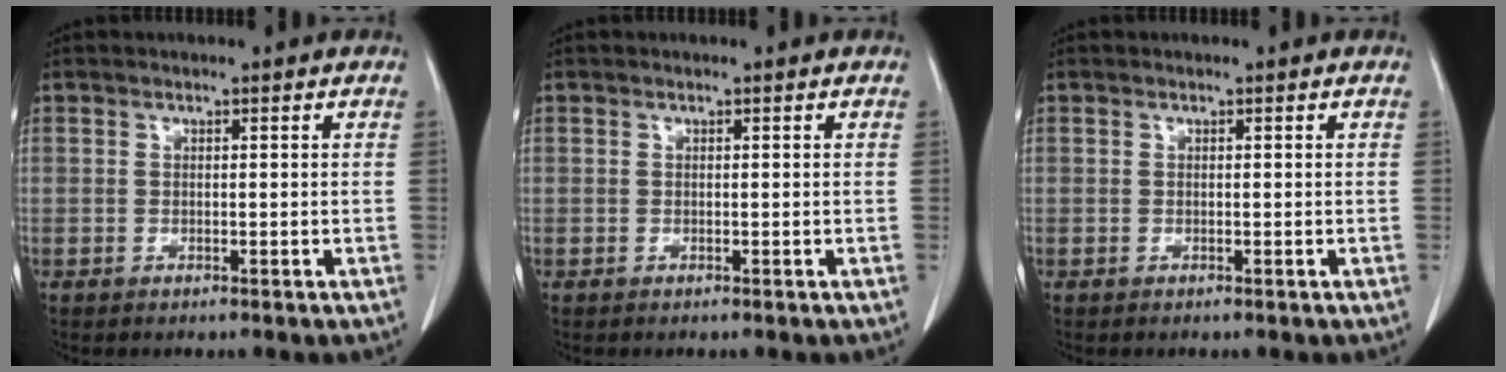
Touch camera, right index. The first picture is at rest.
{"total": 0.0}
{"total": 0.0}